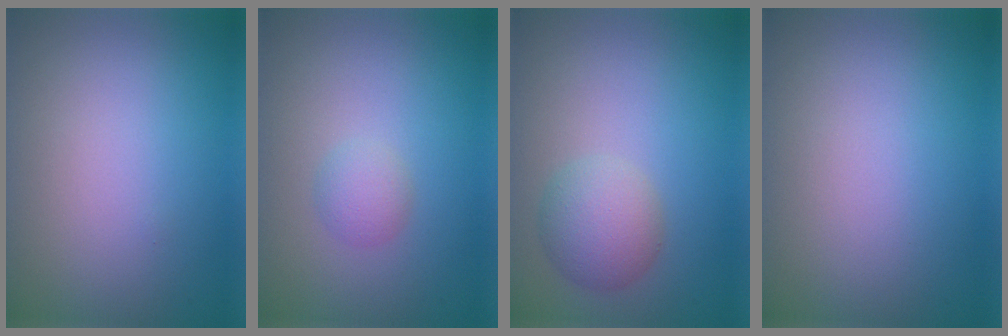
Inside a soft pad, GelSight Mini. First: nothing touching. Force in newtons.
{"total": 1.5, "press": 1.5, "slide": 0.0}
{"total": 3.4, "press": 3.4, "slide": 0.0}
{"total": 0.0}